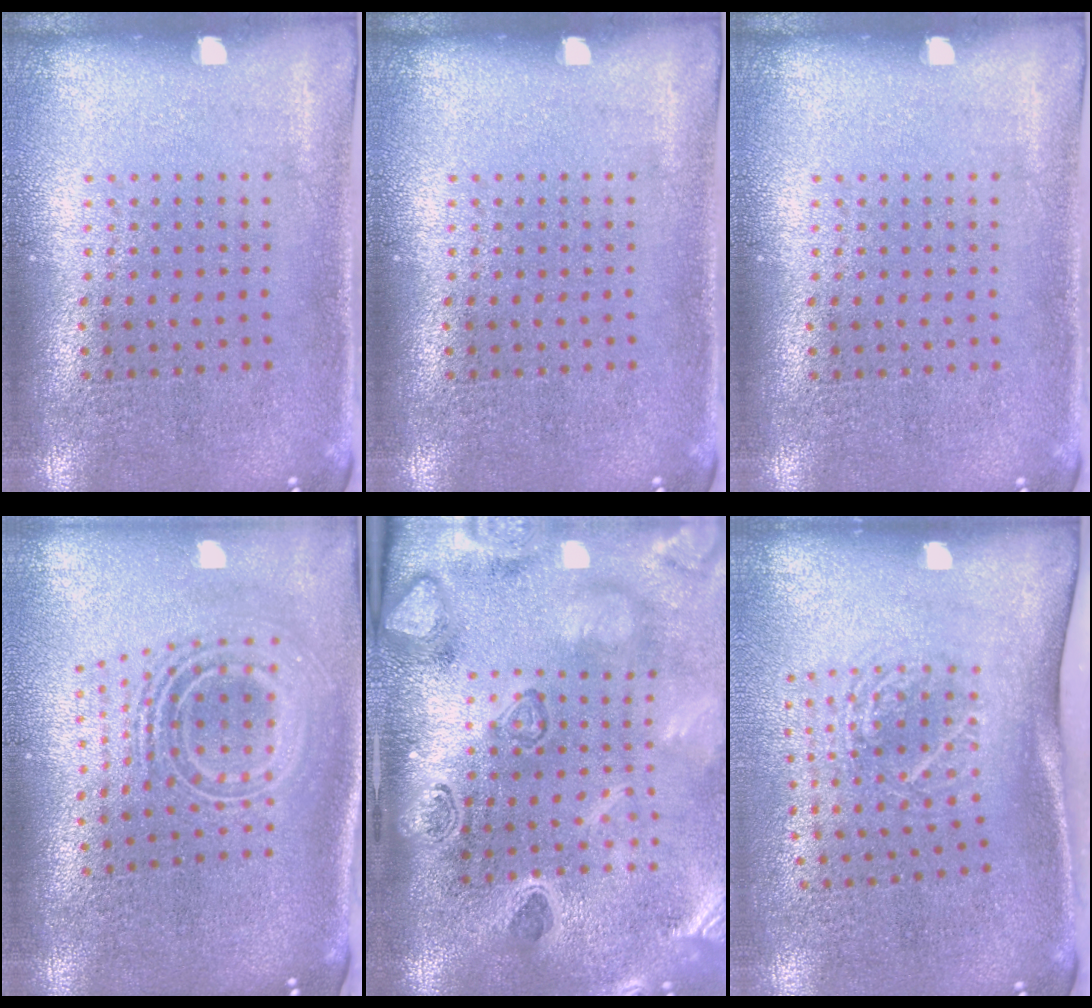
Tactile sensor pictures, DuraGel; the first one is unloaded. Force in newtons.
{"total": 0.0}
{"total": 0.0}
{"total": 2.6, "press": 1.8, "slide": 1.9}
{"total": 4.4, "press": 3.2, "slide": 2.9}
{"total": 1.8, "press": 1.3, "slide": 1.4}